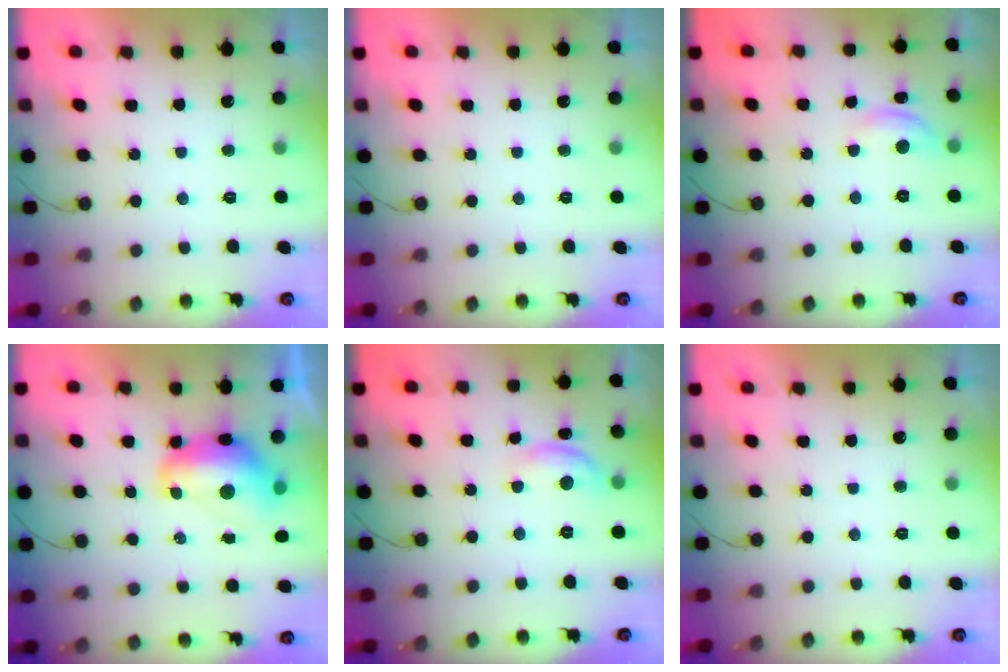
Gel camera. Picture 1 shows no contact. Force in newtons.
{"total": 0.0}
{"total": 7.7, "press": 7.6, "slide": 0.6}
{"total": 11.5, "press": 11.4, "slide": 1.2}
{"total": 9.2, "press": 9.2, "slide": 0.6}
{"total": 0.0}